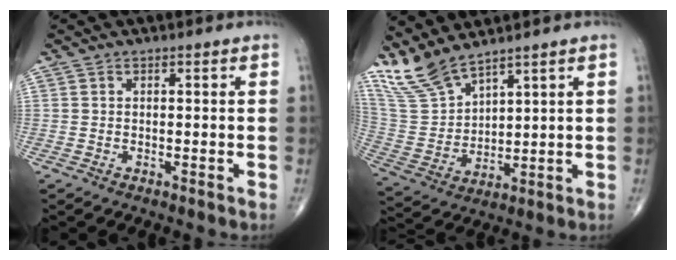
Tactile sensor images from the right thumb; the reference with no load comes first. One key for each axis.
{"total": 10.0, "fx": 8.7, "fy": 2.7, "fz": 4.2, "tx": -0.092, "ty": -0.040, "tz": 0.198}